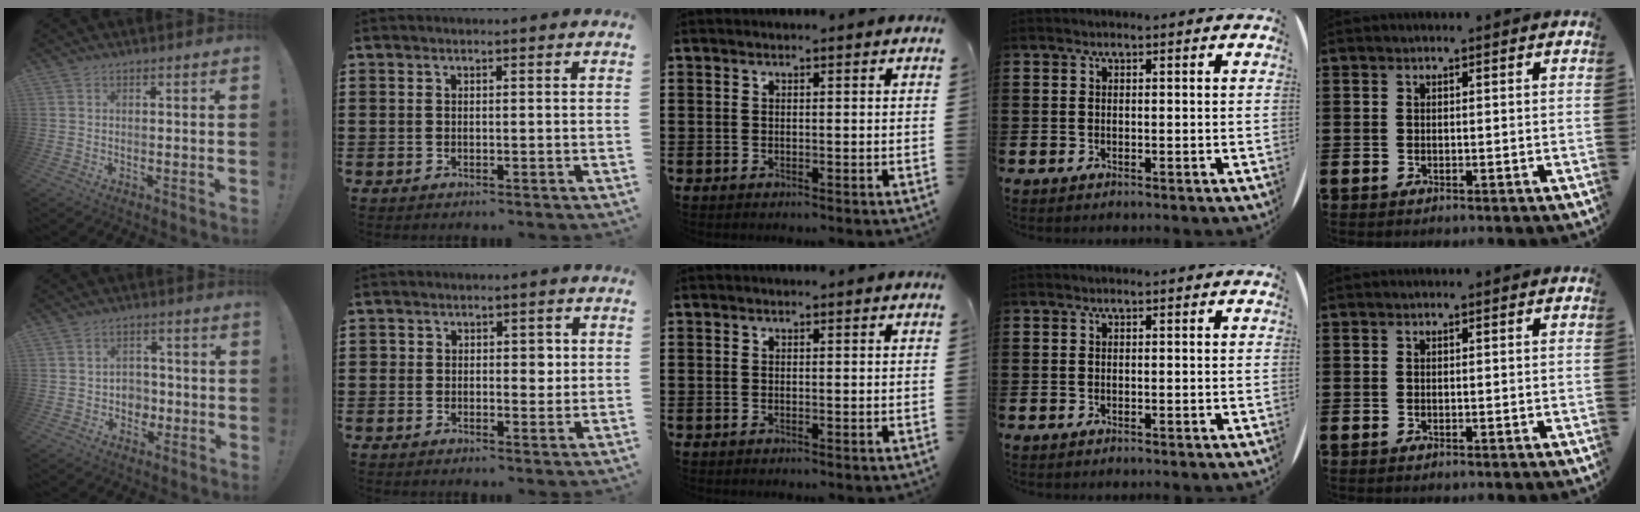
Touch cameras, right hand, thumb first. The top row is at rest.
{"thumb": {"total": 5.4, "force": [-0.3, 5.2, 1.6], "torque": [-0.021, -0.003, -0.004]}, "index": {"total": 2.5, "force": [0.1, 1.9, 1.7], "torque": [-0.030, 0.008, -0.005]}}